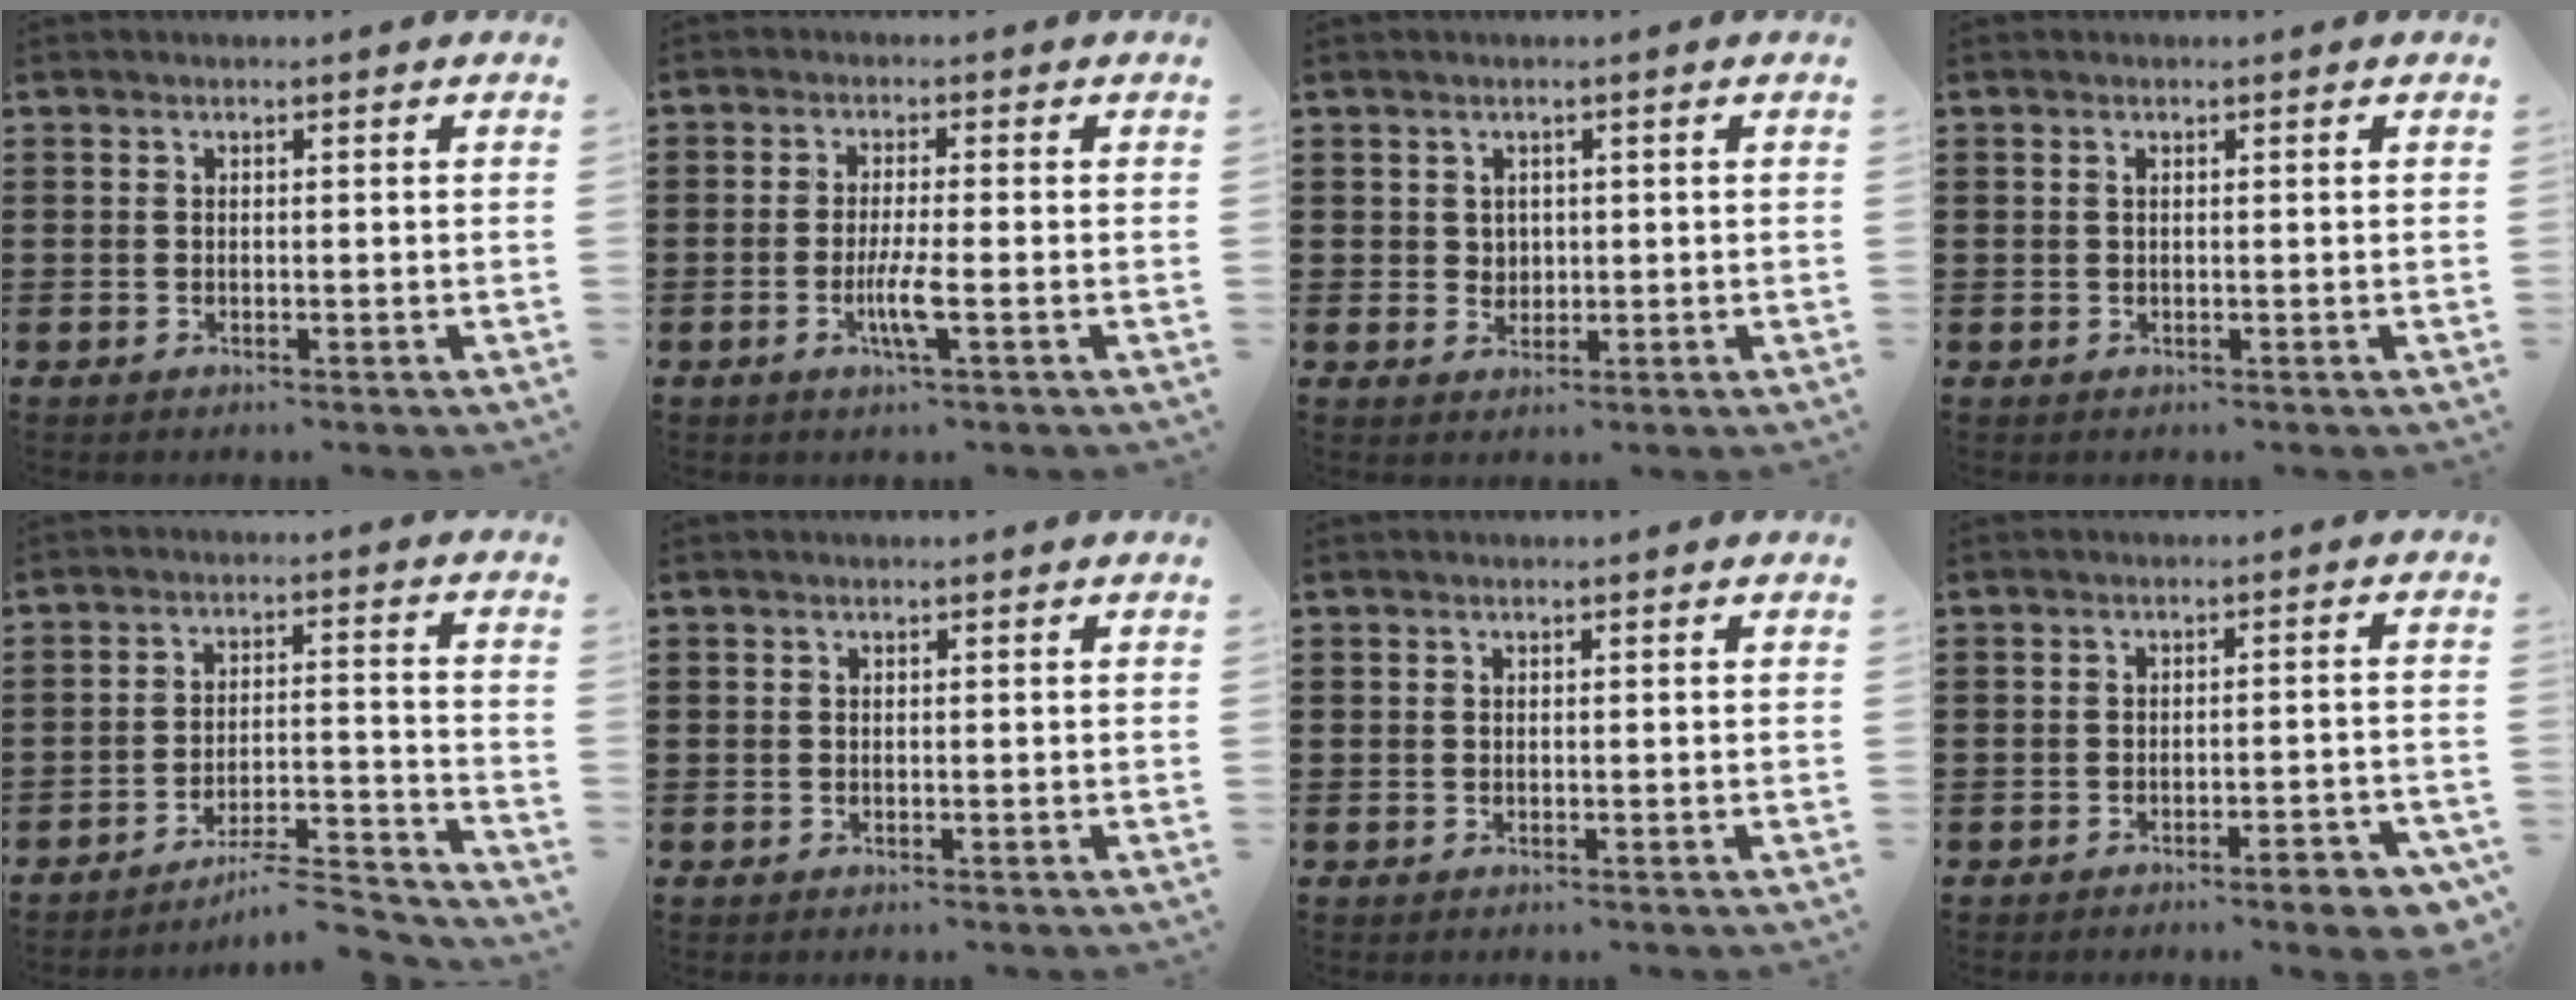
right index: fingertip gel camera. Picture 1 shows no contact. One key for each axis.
{"total": 4.5, "fx": -1.6, "fy": 0.3, "fz": 4.2, "tx": -0.085, "ty": -0.013, "tz": -0.032}
{"total": 1.8, "fx": 0.7, "fy": 1.6, "fz": 0.3, "tx": -0.012, "ty": 0.009, "tz": 0.013}
{"total": 0.7, "fx": 0.2, "fy": 0.1, "fz": 0.7, "tx": -0.014, "ty": 0.001, "tz": 0.004}
{"total": 6.4, "fx": -5.8, "fy": 0.7, "fz": 2.6, "tx": -0.048, "ty": -0.001, "tz": -0.111}
{"total": 0.0}
{"total": 0.0}
{"total": 4.1, "fx": -3.1, "fy": -0.1, "fz": 2.7, "tx": -0.041, "ty": -0.010, "tz": -0.054}